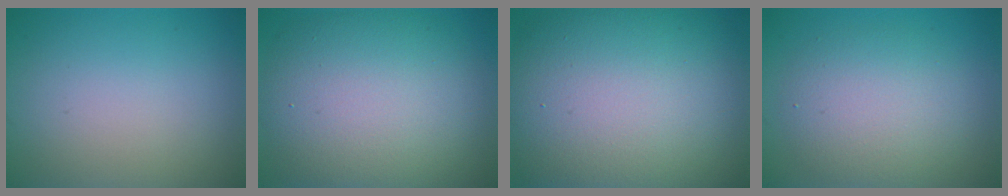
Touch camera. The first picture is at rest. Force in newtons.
{"total": 11.4, "press": 11.4, "slide": 0.8}
{"total": 17.1, "press": 17.1, "slide": 0.8}
{"total": 5.0, "press": 5.0, "slide": 0.4}